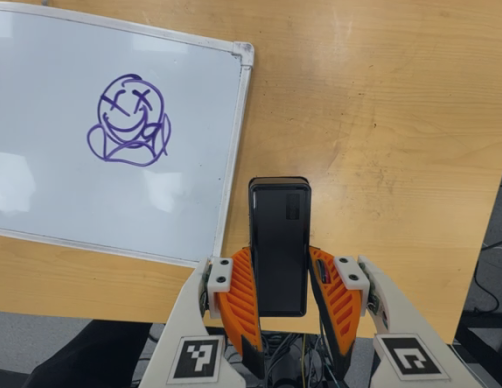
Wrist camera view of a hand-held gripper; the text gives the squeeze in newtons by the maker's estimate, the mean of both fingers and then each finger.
{"total": 4.3, "left": 3.1, "right": 5.6}